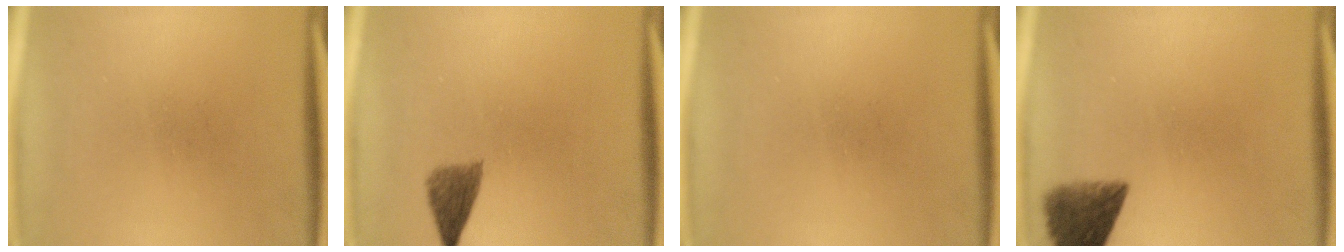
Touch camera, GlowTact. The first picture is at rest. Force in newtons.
{"total": 3.2}
{"total": 0.0}
{"total": 7.0}